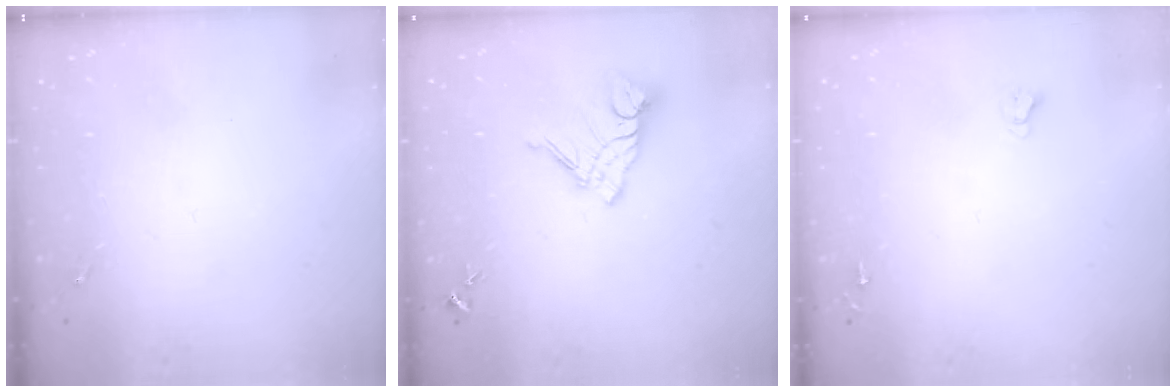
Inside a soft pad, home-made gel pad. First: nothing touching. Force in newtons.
{"total": 12.6, "press": 12.5, "slide": 1.3}
{"total": 2.7, "press": 2.7, "slide": 0.2}